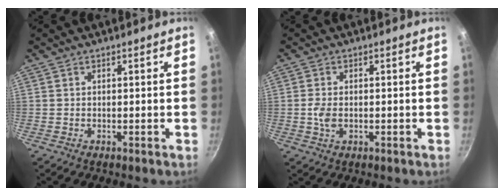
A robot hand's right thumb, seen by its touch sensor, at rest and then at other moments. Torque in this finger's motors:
{"motor_torque": [0.45, 0.20, 0.40, 0.16, 0.00]}